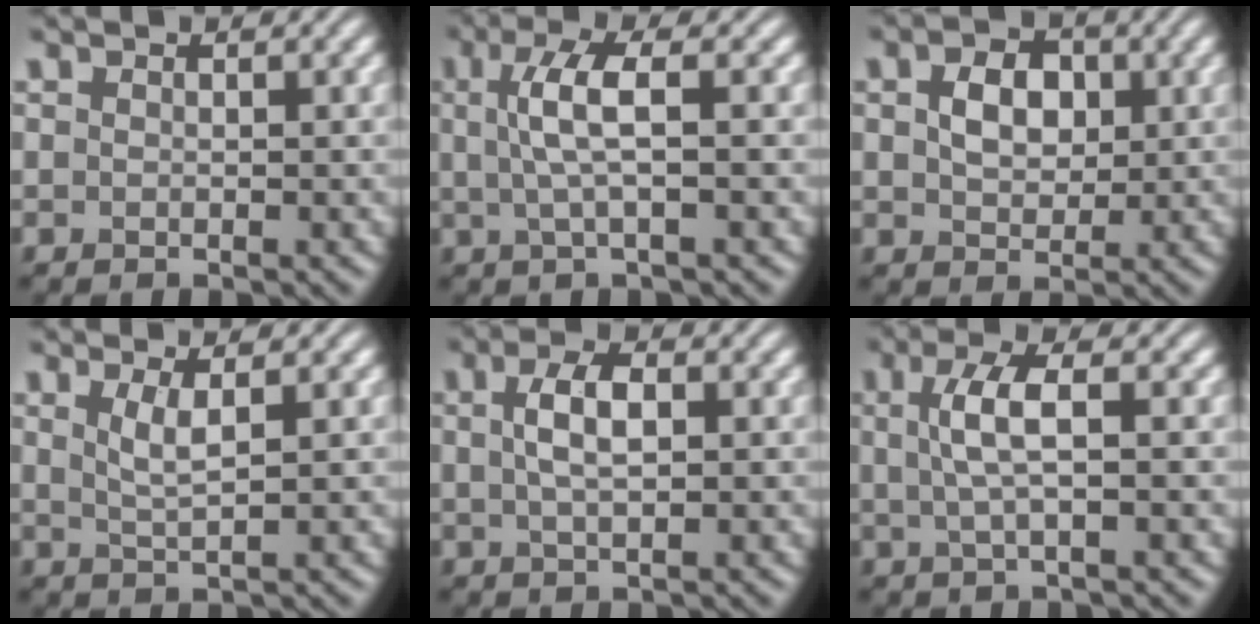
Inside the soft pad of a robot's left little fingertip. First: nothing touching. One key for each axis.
{"total": 4.0, "fx": 0.5, "fy": 0.9, "fz": 3.8, "tx": -0.079, "ty": 0.005, "tz": 0.010}
{"total": 3.6, "fx": 0.7, "fy": 2.6, "fz": 2.4, "tx": -0.051, "ty": 0.003, "tz": 0.010}
{"total": 2.1, "fx": 0.8, "fy": 0.5, "fz": 1.9, "tx": -0.038, "ty": -0.004, "tz": 0.016}
{"total": 3.3, "fx": 0.6, "fy": 1.4, "fz": 2.9, "tx": -0.061, "ty": 0.005, "tz": 0.010}
{"total": 3.6, "fx": 0.5, "fy": 0.9, "fz": 3.4, "tx": -0.072, "ty": 0.004, "tz": 0.009}